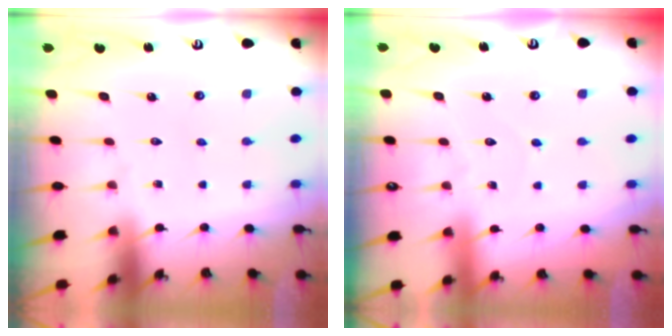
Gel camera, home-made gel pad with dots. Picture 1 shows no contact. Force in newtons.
{"total": 3.5, "press": 3.5, "slide": 0.3}